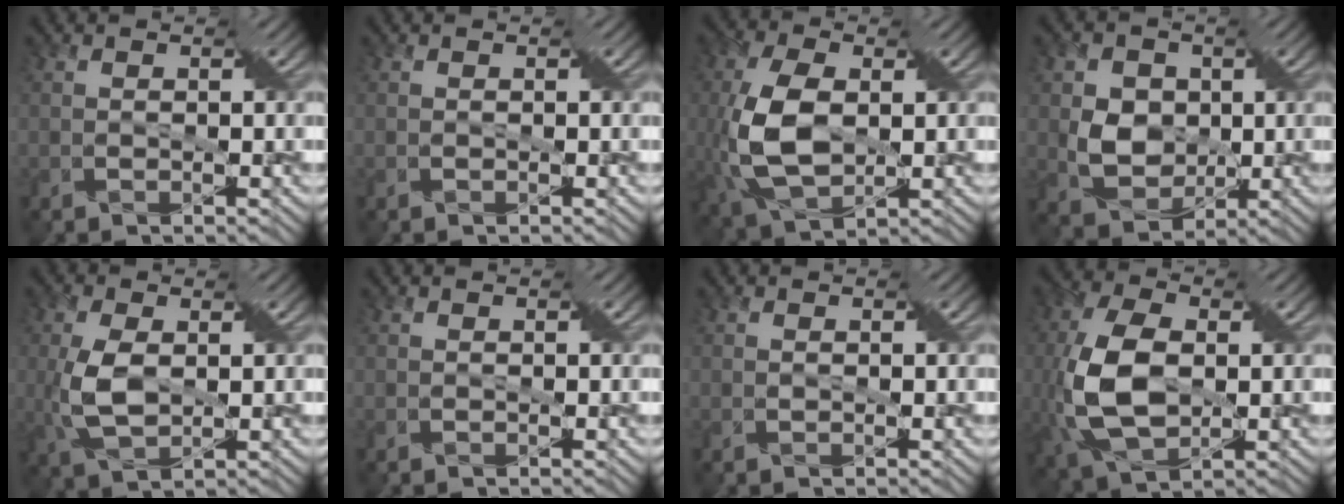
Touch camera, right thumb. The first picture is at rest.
{"total": 0.0}
{"total": 11.2, "force": [-0.5, 6.3, 9.3], "torque": [-0.222, 0.001, -0.004]}
{"total": 5.9, "force": [0.5, 5.0, 3.1], "torque": [-0.080, -0.005, 0.006]}
{"total": 6.8, "force": [0.0, 3.5, 5.9], "torque": [-0.133, 0.000, 0.003]}
{"total": 0.0}
{"total": 0.0}
{"total": 12.4, "force": [-1.1, 7.1, 10.1], "torque": [-0.246, -0.009, -0.015]}